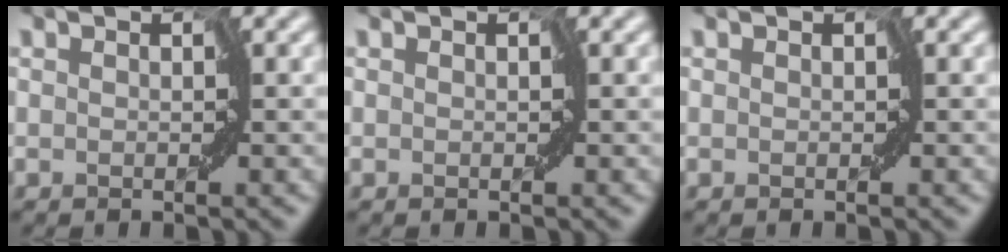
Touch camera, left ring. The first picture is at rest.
{"total": 0.0}
{"total": 0.0}